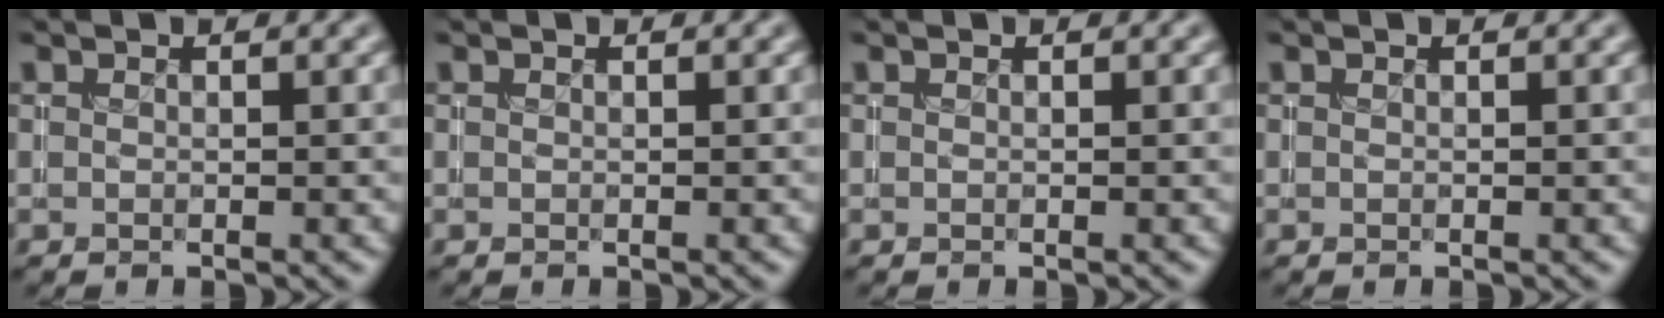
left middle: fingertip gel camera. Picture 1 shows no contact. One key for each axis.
{"total": 0.0}
{"total": 0.0}
{"total": 0.0}